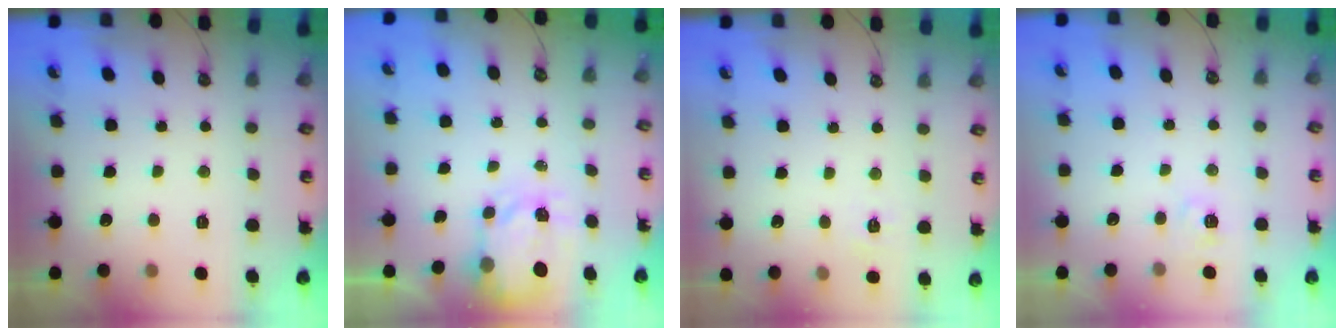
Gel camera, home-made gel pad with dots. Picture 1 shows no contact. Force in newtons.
{"total": 3.9, "press": 3.8, "slide": 0.5}
{"total": 4.4, "press": 4.4, "slide": 0.5}
{"total": 2.7, "press": 2.6, "slide": 0.3}